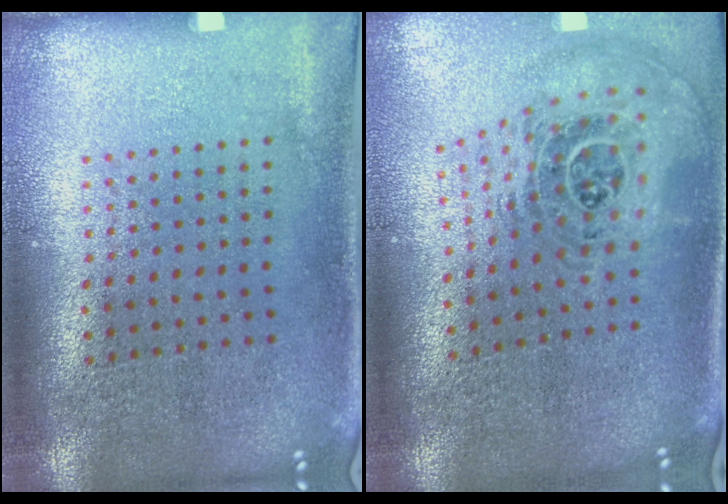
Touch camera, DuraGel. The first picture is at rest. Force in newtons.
{"total": 1.7, "press": 1.4, "slide": 0.9}